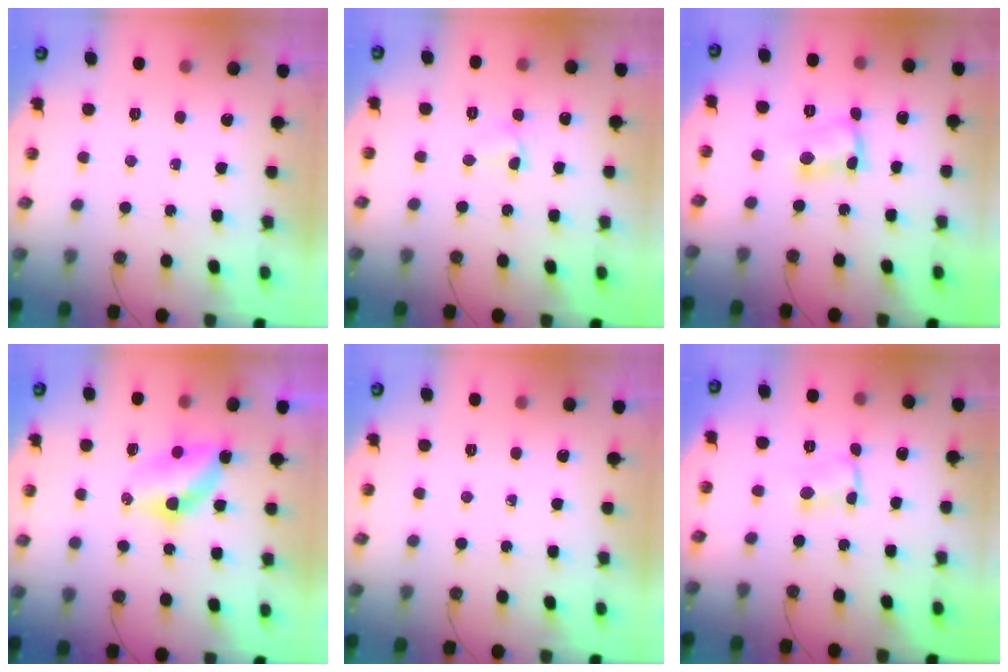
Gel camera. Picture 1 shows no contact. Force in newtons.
{"total": 3.7, "press": 3.7, "slide": 0.4}
{"total": 4.3, "press": 4.3, "slide": 0.2}
{"total": 5.5, "press": 5.5, "slide": 0.6}
{"total": 0.0}
{"total": 1.4, "press": 1.3, "slide": 0.4}